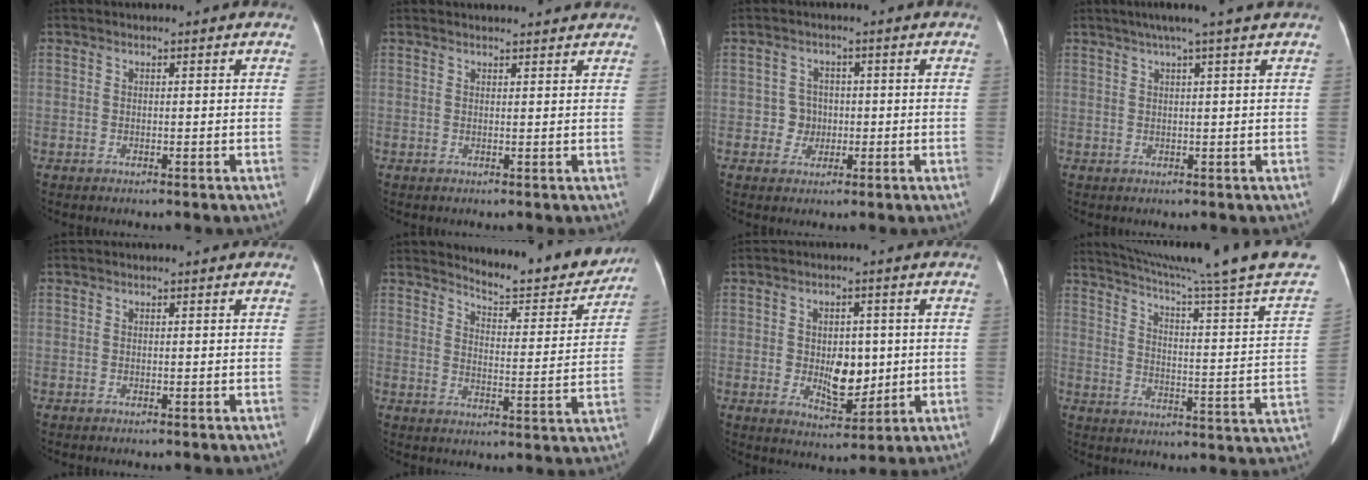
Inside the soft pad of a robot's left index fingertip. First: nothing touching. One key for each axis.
{"total": 4.7, "fx": 4.6, "fy": 0.6, "fz": 1.0, "tx": -0.012, "ty": 0.020, "tz": 0.050}
{"total": 3.1, "fx": -0.5, "fy": 3.0, "fz": 0.1, "tx": 0.004, "ty": 0.008, "tz": -0.005}
{"total": 5.1, "fx": 3.6, "fy": -1.2, "fz": 3.4, "tx": -0.052, "ty": 0.020, "tz": 0.058}
{"total": 0.0}
{"total": 12.1, "fx": 11.8, "fy": 1.4, "fz": 2.7, "tx": -0.034, "ty": -0.030, "tz": 0.151}
{"total": 6.7, "fx": -0.2, "fy": 4.0, "fz": 5.4, "tx": -0.086, "ty": -0.001, "tz": 0.006}
{"total": 25.5, "fx": 22.3, "fy": -2.9, "fz": 12.0, "tx": -0.196, "ty": -0.078, "tz": 0.290}